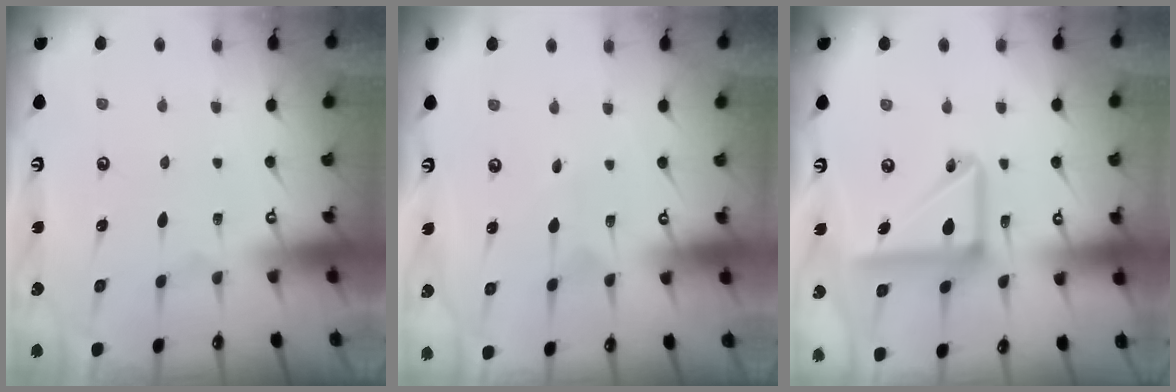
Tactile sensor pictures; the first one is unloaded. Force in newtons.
{"total": 2.2, "press": 2.2, "slide": 0.2}
{"total": 13.7, "press": 13.6, "slide": 2.2}